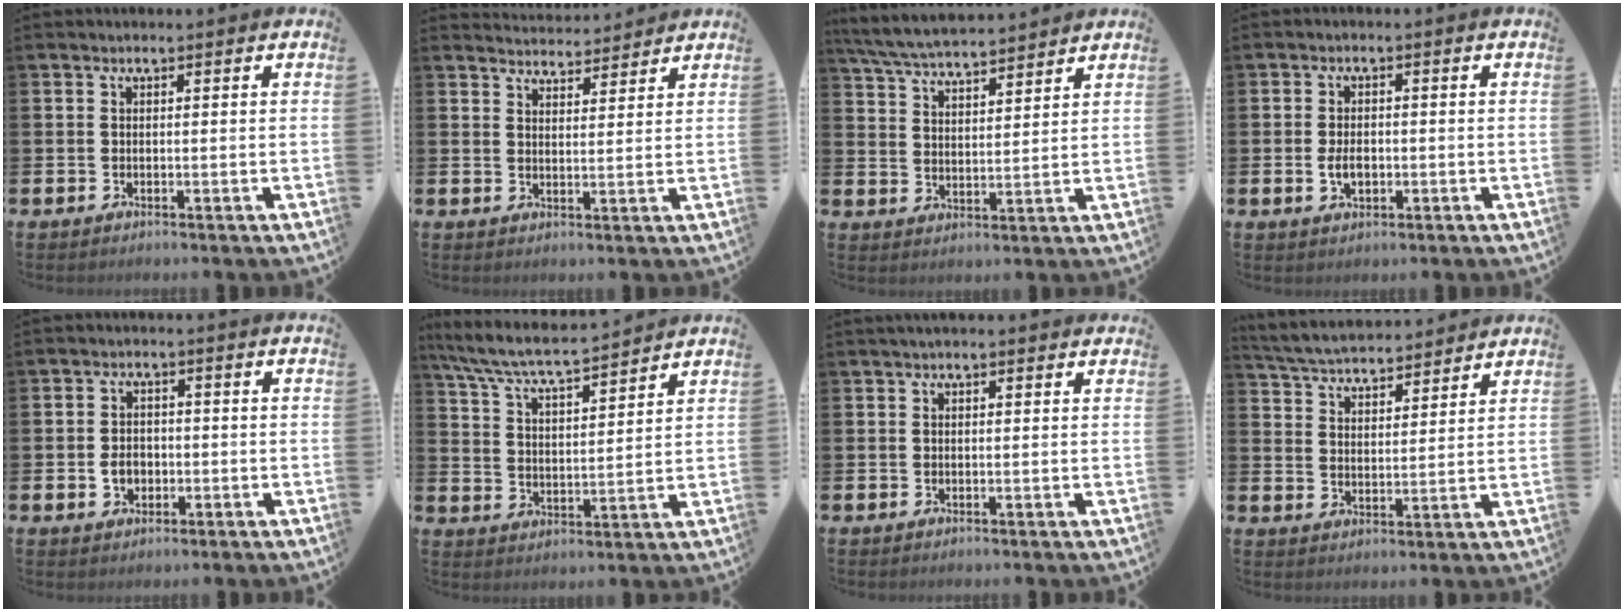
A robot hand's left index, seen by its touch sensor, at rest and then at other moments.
{"total": 4.0, "force": [3.9, 0.5, -0.4], "torque": [0.001, -0.024, 0.072]}
{"total": 6.2, "force": [6.1, 0.4, 1.0], "torque": [-0.044, -0.033, 0.109]}
{"total": 2.7, "force": [-0.4, 1.7, 2.1], "torque": [-0.030, 0.000, -0.010]}
{"total": 3.0, "force": [-0.7, 2.4, 1.7], "torque": [-0.026, 0.001, -0.019]}
{"total": 6.9, "force": [6.6, 0.3, 2.2], "torque": [-0.070, -0.043, 0.114]}
{"total": 1.0, "force": [0.9, 0.2, 0.5], "torque": [0.002, -0.001, 0.012]}
{"total": 5.1, "force": [5.1, 0.7, 0.5], "torque": [-0.032, -0.034, 0.089]}